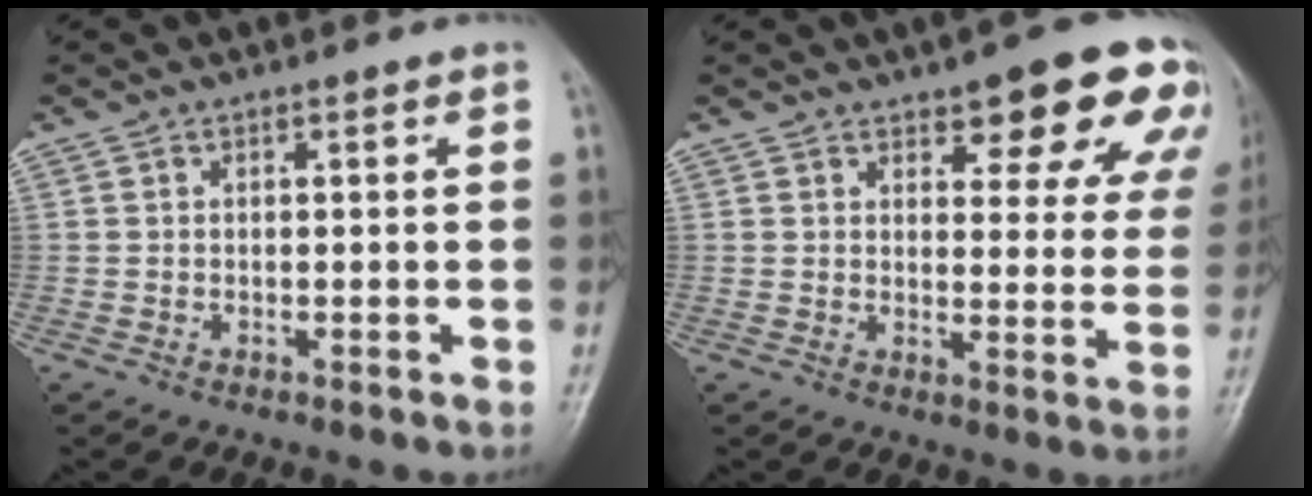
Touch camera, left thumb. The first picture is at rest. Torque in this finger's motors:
{"motor_torque": [0.39, 0.42, 0.73, -0.34, 0.03]}